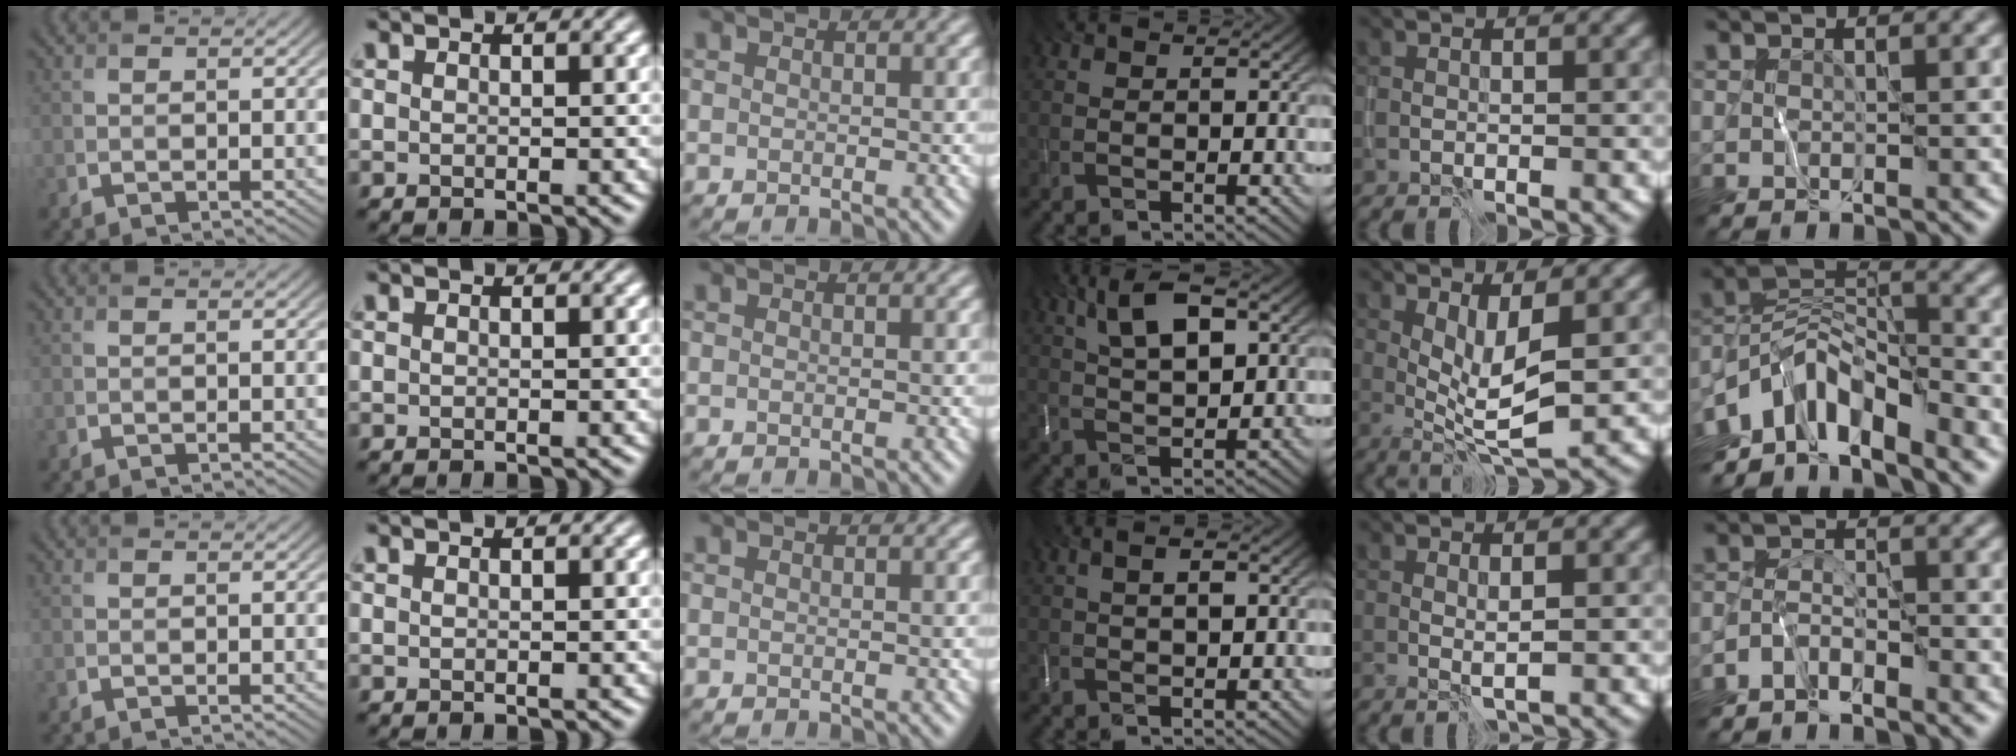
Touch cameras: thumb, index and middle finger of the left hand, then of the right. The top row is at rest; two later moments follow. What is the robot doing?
{"motion": "wipe", "object": "whiteboard"}